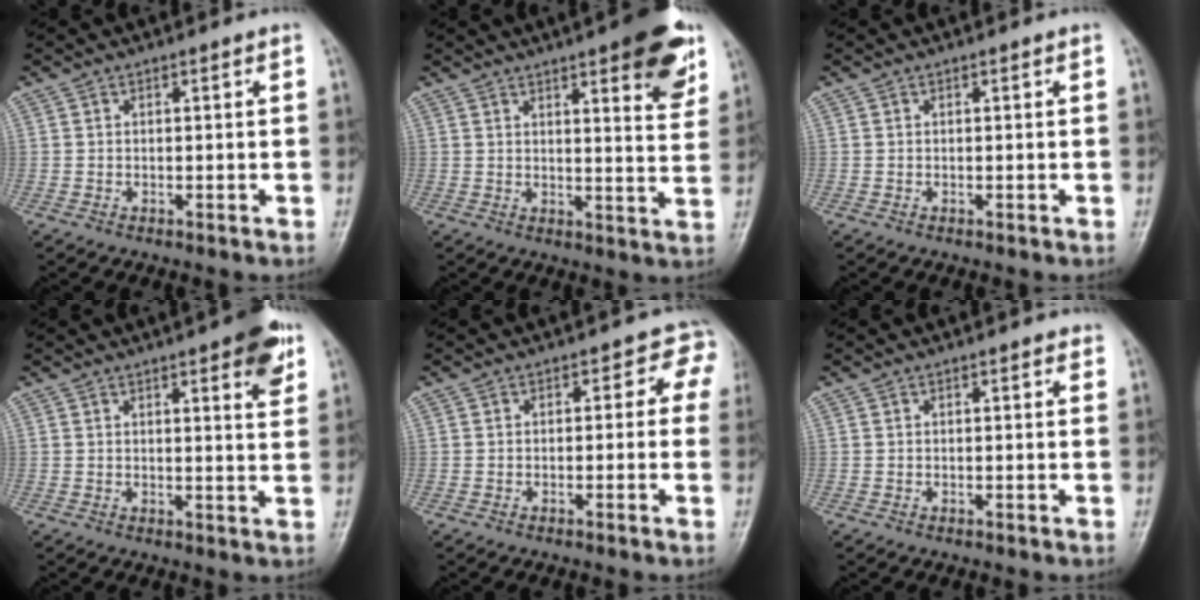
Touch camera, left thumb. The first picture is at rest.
{"total": 12.9, "force": [7.3, 3.3, 10.1], "torque": [-0.100, -0.032, 0.091]}
{"total": 0.0}
{"total": 7.3, "force": [4.0, 1.8, 5.8], "torque": [-0.063, -0.015, 0.047]}
{"total": 3.2, "force": [0.1, 2.6, 1.9], "torque": [0.023, 0.012, -0.015]}
{"total": 0.6, "force": [0.5, 0.3, 0.3], "torque": [-0.003, -0.001, 0.002]}